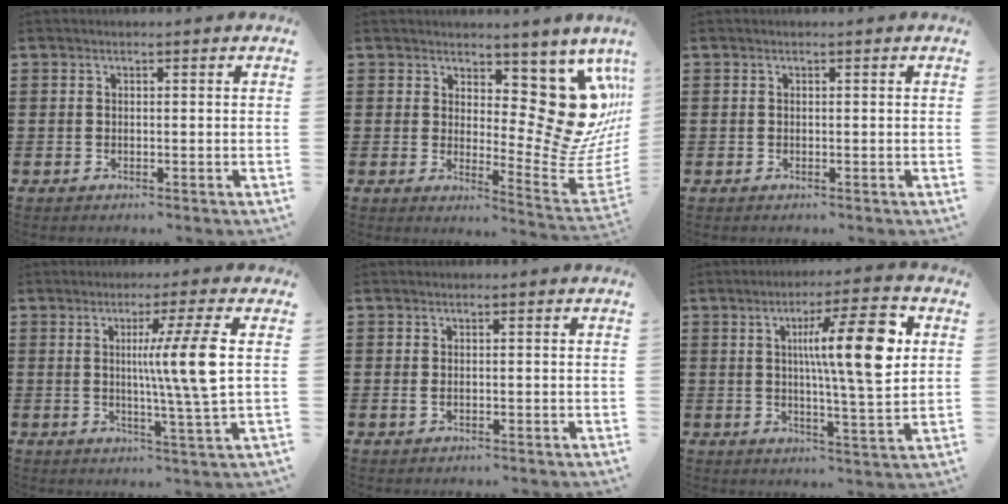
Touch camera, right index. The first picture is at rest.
{"total": 14.7, "force": [5.9, 7.0, 11.5], "torque": [-0.141, -0.055, 0.107]}
{"total": 0.0}
{"total": 9.2, "force": [1.4, -1.1, 9.0], "torque": [-0.152, -0.010, 0.008]}
{"total": 0.7, "force": [-0.1, 0.1, 0.7], "torque": [-0.016, -0.003, -0.001]}
{"total": 12.4, "force": [3.5, 1.9, 11.7], "torque": [-0.194, -0.001, 0.045]}